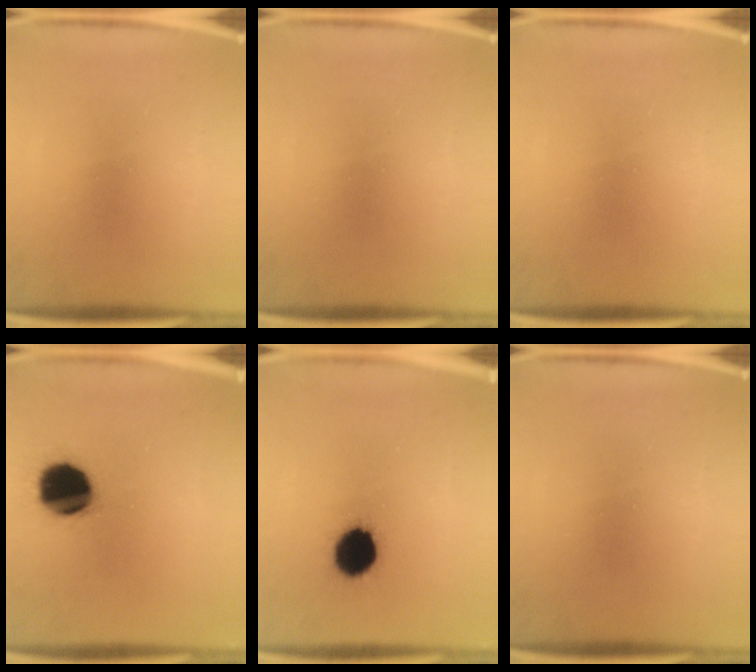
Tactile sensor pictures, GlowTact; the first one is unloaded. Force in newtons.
{"total": 0.0}
{"total": 0.0}
{"total": 16.2}
{"total": 10.8}
{"total": 0.0}